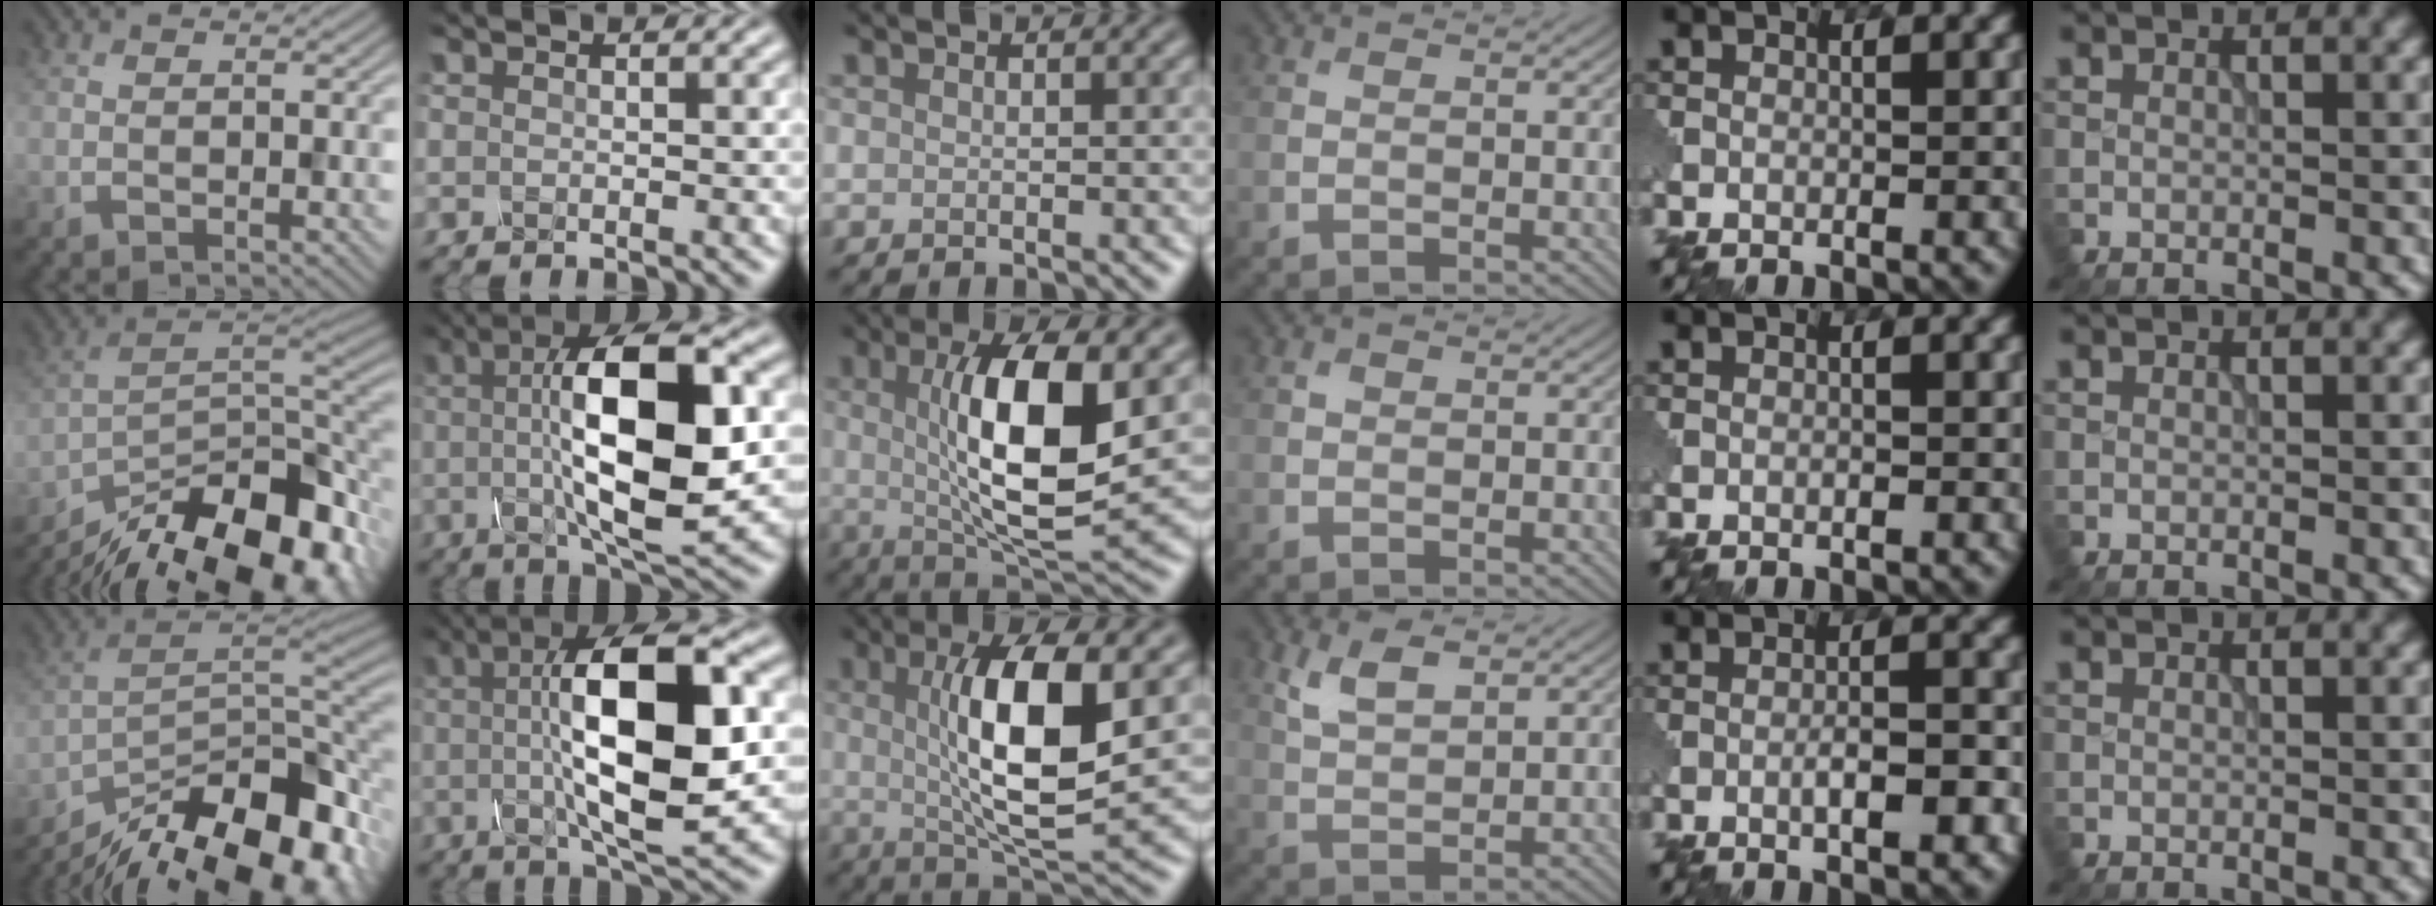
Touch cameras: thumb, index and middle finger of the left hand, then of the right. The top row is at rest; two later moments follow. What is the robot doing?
{"motion": "assemble", "object": "glue stick"}